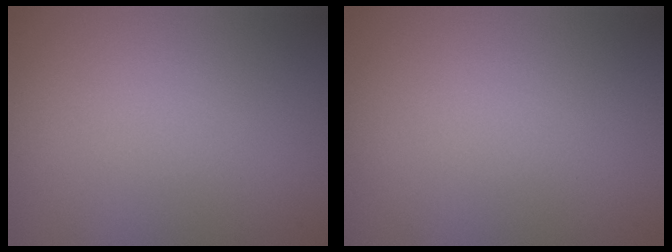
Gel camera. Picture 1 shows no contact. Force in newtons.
{"total": 0.0}